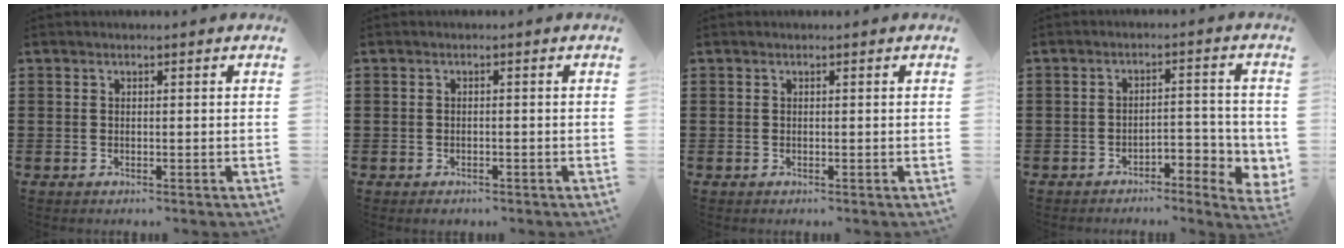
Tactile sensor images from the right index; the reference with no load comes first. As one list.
[{"total": 0.9, "force": [-0.9, 0.3, 0.2], "torque": [-0.007, -0.001, -0.018]}, {"total": 0.0}, {"total": 3.8, "force": [-2.6, 1.5, 2.4], "torque": [-0.042, 0.009, -0.051]}]